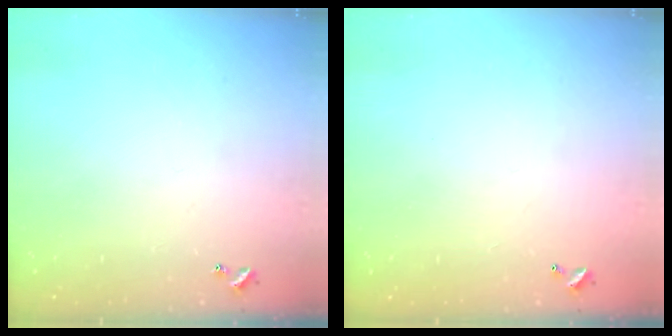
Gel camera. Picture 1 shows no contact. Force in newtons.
{"total": 2.8, "press": 2.8, "slide": 0.1}